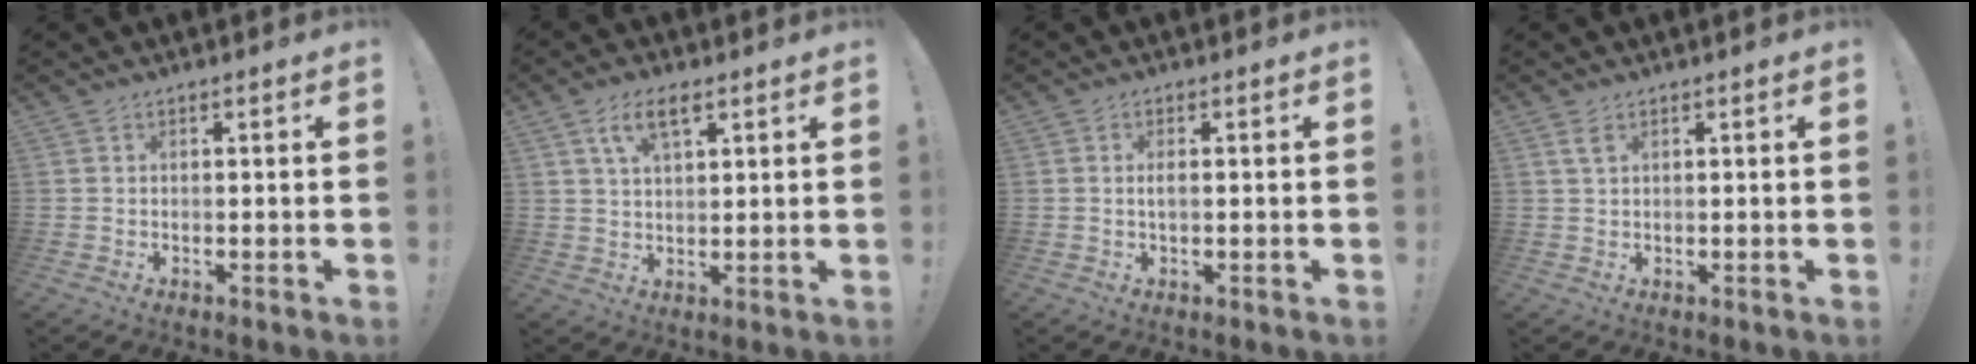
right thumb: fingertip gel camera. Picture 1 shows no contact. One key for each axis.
{"total": 7.7, "fx": 3.9, "fy": 3.7, "fz": 5.5, "tx": -0.090, "ty": -0.002, "tz": 0.069}
{"total": 1.4, "fx": 0.0, "fy": 0.3, "fz": 1.3, "tx": -0.018, "ty": -0.002, "tz": -0.001}
{"total": 2.7, "fx": 1.4, "fy": 1.1, "fz": 2.0, "tx": -0.034, "ty": -0.001, "tz": 0.025}